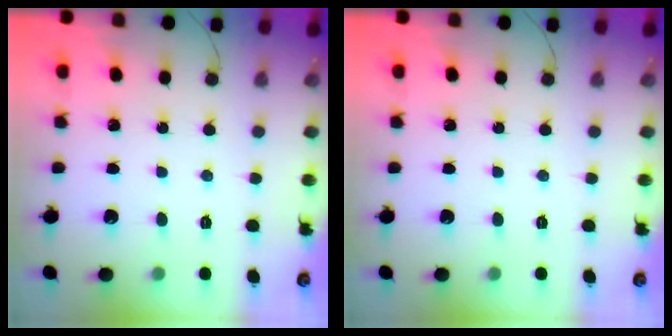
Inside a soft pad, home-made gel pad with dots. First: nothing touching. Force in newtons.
{"total": 0.0}